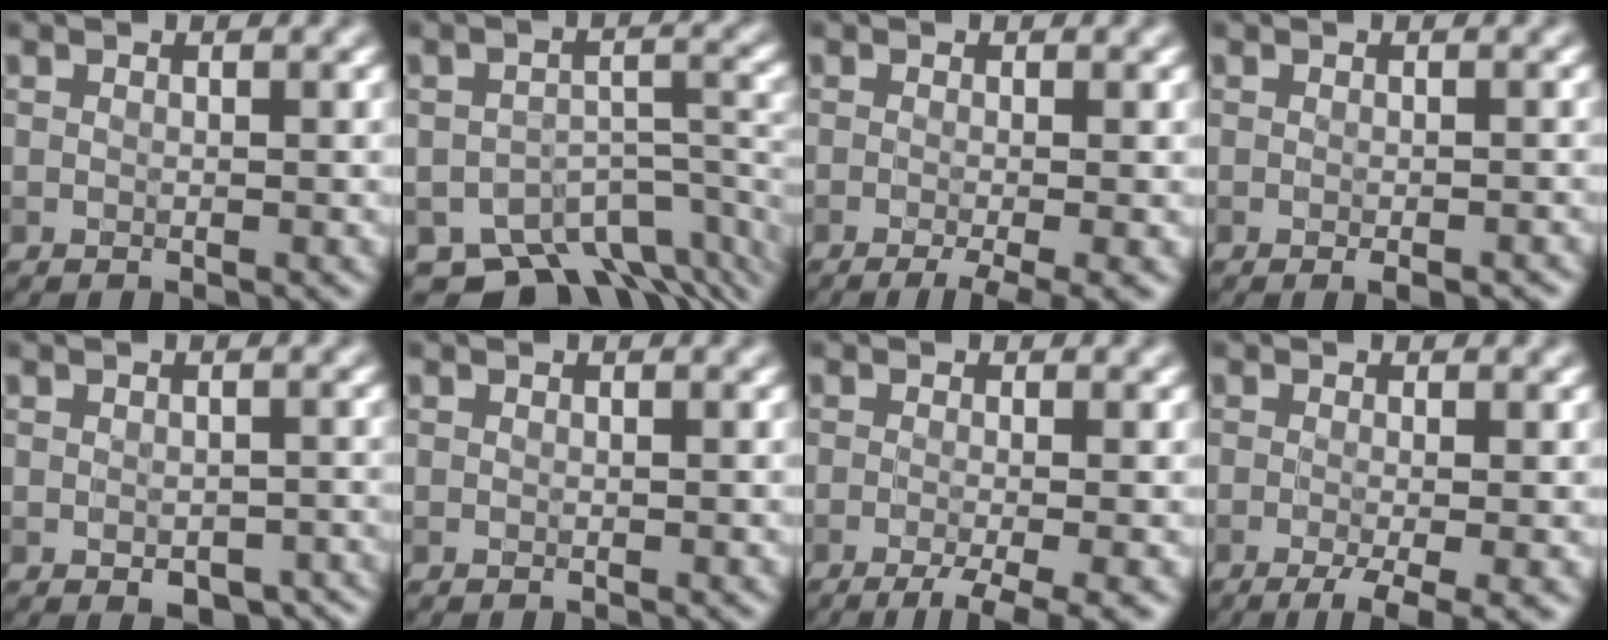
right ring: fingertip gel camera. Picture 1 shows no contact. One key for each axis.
{"total": 9.5, "fx": -7.3, "fy": 4.2, "fz": 4.3, "tx": -0.059, "ty": -0.016, "tz": -0.103}
{"total": 4.1, "fx": -2.2, "fy": 0.8, "fz": 3.4, "tx": -0.048, "ty": -0.002, "tz": -0.034}
{"total": 1.7, "fx": -1.0, "fy": 0.6, "fz": 1.3, "tx": -0.020, "ty": -0.005, "tz": -0.010}
{"total": 3.5, "fx": -1.5, "fy": 2.1, "fz": 2.3, "tx": -0.025, "ty": -0.011, "tz": -0.014}
{"total": 0.0}
{"total": 5.0, "fx": -2.8, "fy": 0.9, "fz": 4.0, "tx": -0.054, "ty": -0.003, "tz": -0.045}
{"total": 4.9, "fx": -2.3, "fy": 1.0, "fz": 4.2, "tx": -0.063, "ty": -0.004, "tz": -0.036}